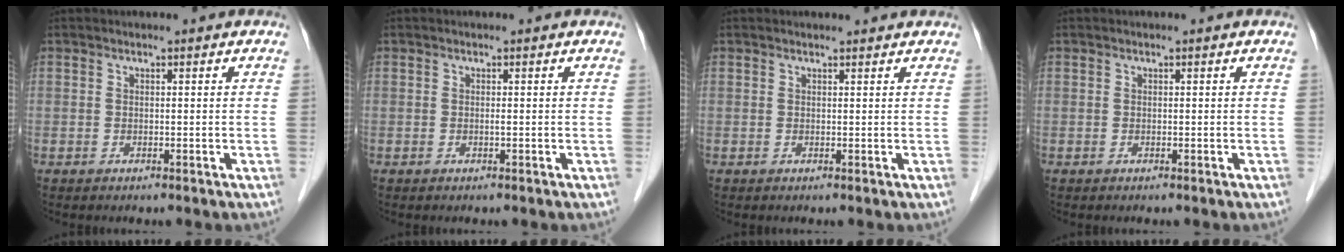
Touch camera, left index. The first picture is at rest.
{"total": 0.0}
{"total": 1.9, "force": [1.9, 0.2, 0.3], "torque": [-0.010, 0.008, 0.024]}
{"total": 0.0}